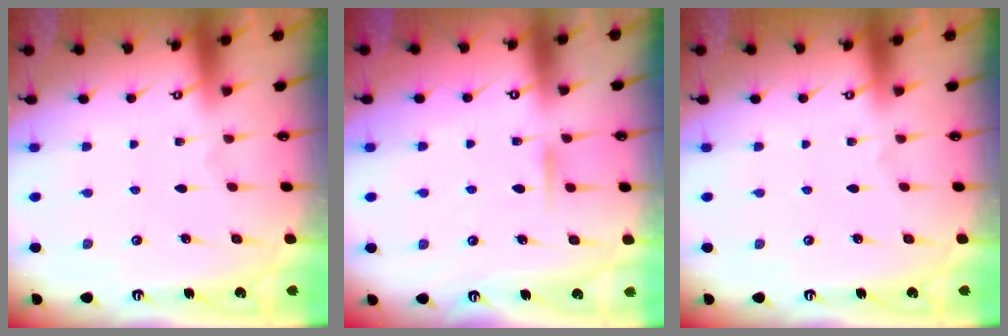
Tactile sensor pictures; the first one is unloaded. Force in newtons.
{"total": 5.5, "press": 5.5, "slide": 0.5}
{"total": 0.0}